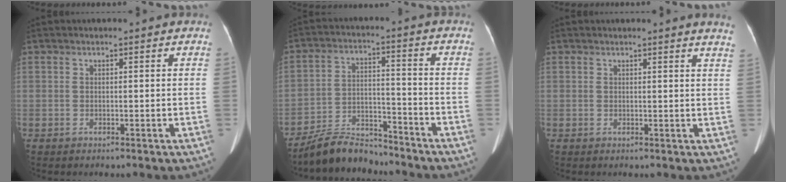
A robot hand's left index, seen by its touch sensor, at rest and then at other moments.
{"total": 9.0, "force": [-8.8, 1.8, 1.4], "torque": [-0.031, 0.003, -0.155]}
{"total": 4.1, "force": [3.9, -0.4, 1.4], "torque": [-0.015, -0.016, 0.017]}